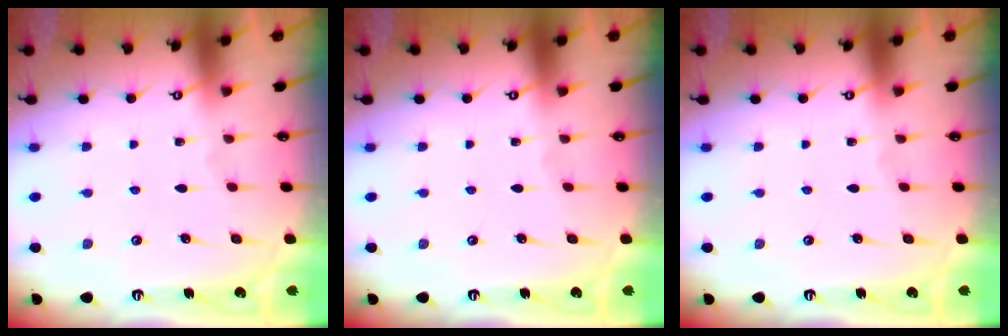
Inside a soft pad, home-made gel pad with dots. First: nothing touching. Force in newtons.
{"total": 0.0}
{"total": 0.0}